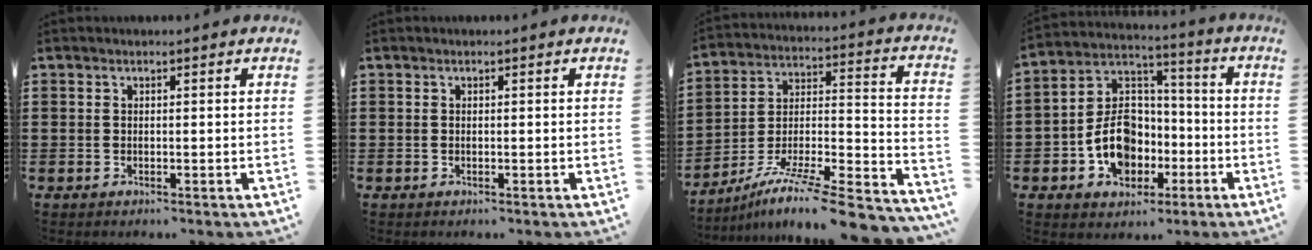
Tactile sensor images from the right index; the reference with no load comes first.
{"total": 0.0}
{"total": 9.5, "force": [-7.1, 0.5, 6.3], "torque": [-0.110, -0.005, -0.142]}
{"total": 10.8, "force": [-3.6, 8.2, 6.0], "torque": [-0.136, 0.023, -0.066]}